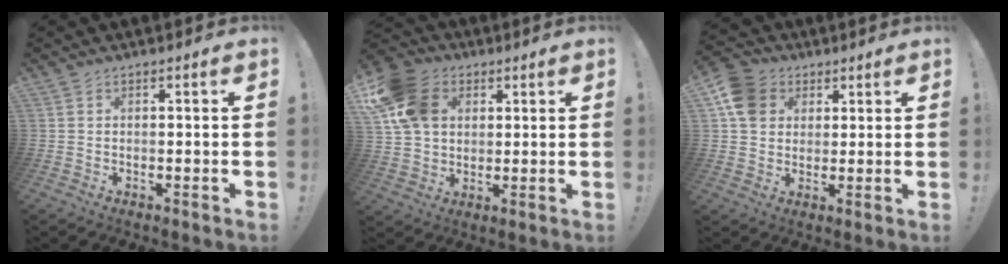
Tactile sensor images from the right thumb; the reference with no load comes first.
{"total": 16.3, "force": [5.2, 12.8, 8.6], "torque": [-0.153, -0.010, 0.104]}
{"total": 10.5, "force": [3.6, 8.9, 4.1], "torque": [-0.050, -0.013, 0.073]}